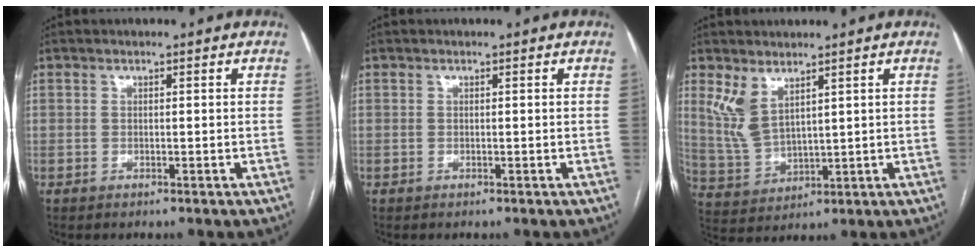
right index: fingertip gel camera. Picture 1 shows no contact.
{"total": 0.0}
{"total": 6.2, "force": [3.8, 2.6, 4.3], "torque": [-0.103, -0.002, 0.091]}